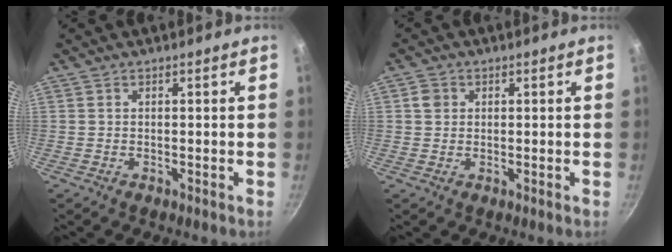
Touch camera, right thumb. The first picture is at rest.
{"total": 2.2, "force": [0.5, 2.0, 0.8], "torque": [-0.005, 0.005, 0.006]}